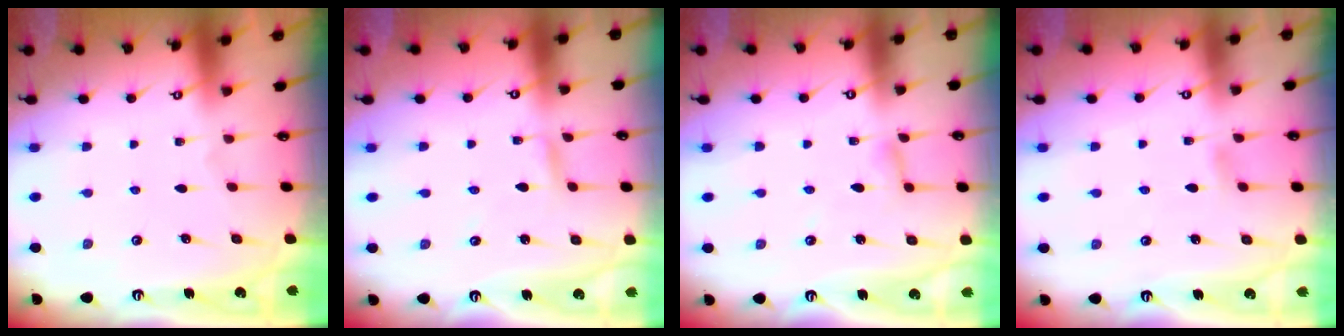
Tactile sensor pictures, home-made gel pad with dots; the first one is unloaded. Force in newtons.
{"total": 2.7, "press": 2.7, "slide": 0.1}
{"total": 2.6, "press": 2.6, "slide": 0.3}
{"total": 2.8, "press": 2.8, "slide": 0.3}